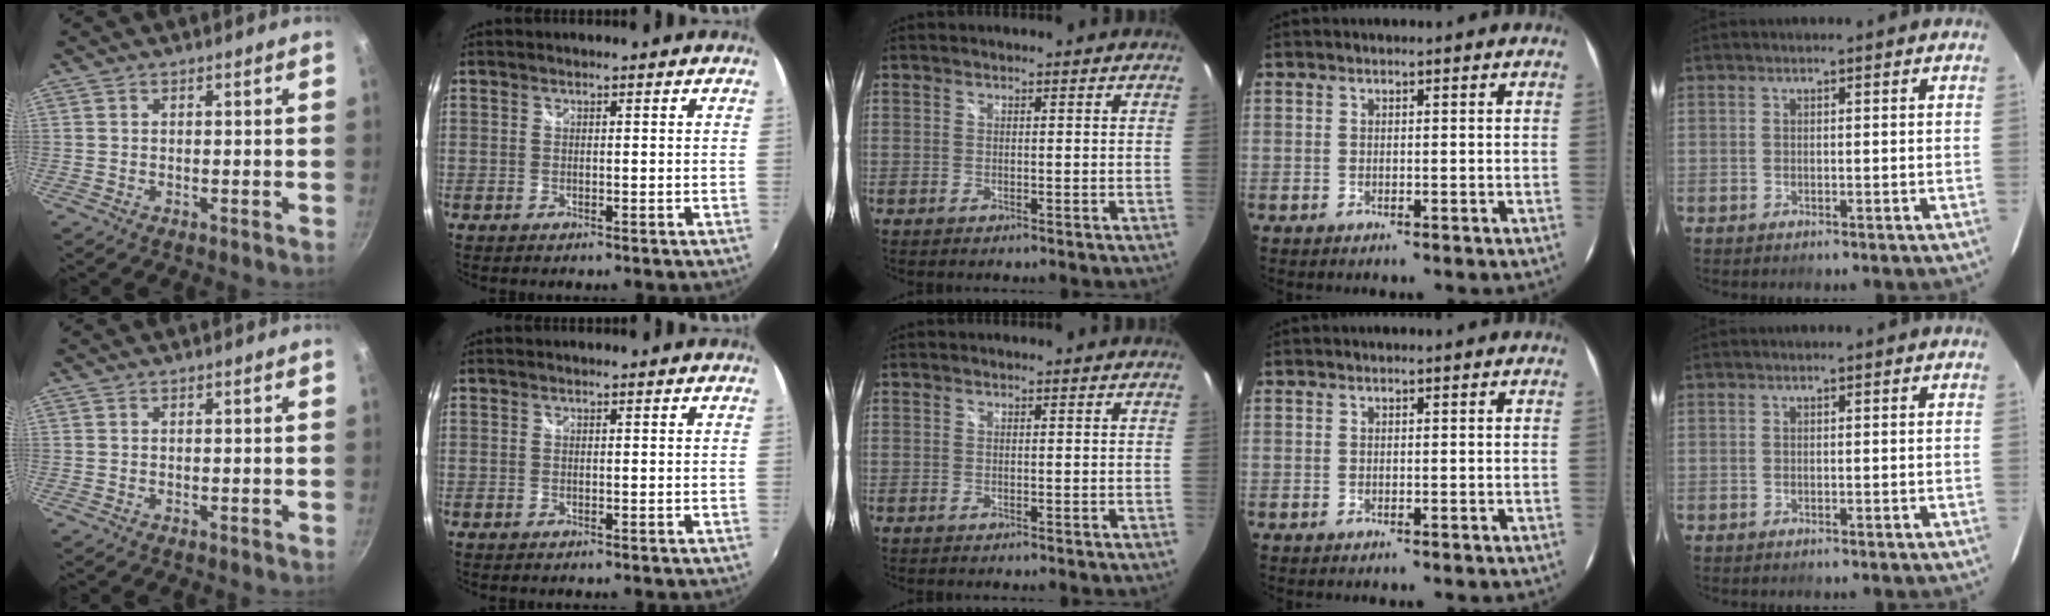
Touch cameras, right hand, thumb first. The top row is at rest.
{}